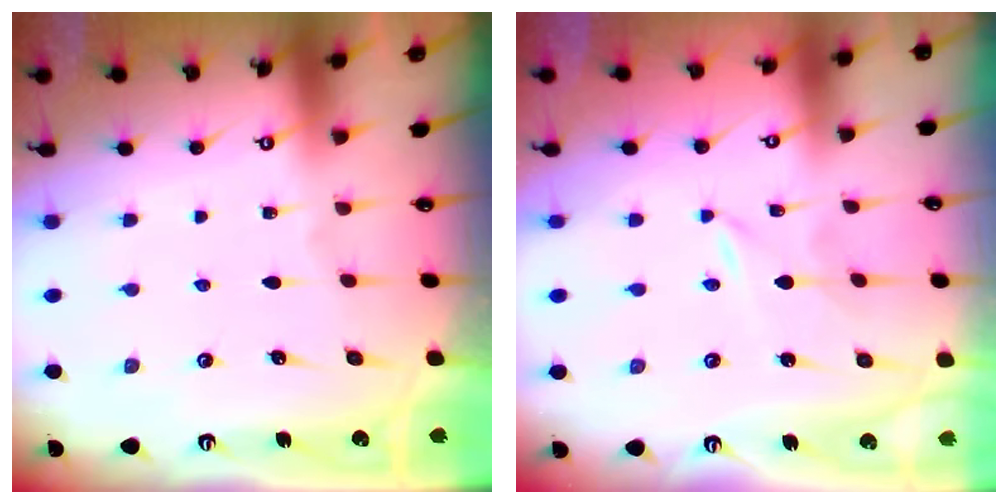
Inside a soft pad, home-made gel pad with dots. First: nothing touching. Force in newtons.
{"total": 0.0}